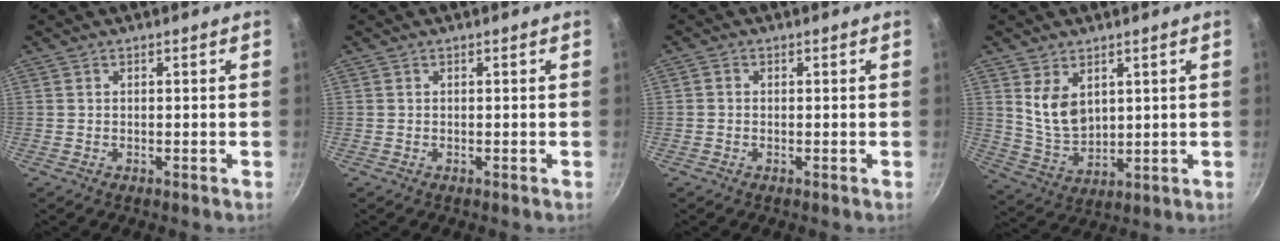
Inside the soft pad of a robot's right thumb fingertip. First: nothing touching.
{"total": 0.0}
{"total": 0.8, "force": [-0.2, 0.7, 0.4], "torque": [-0.007, 0.004, -0.004]}
{"total": 8.3, "force": [3.3, 5.4, 5.4], "torque": [-0.081, -0.033, 0.077]}